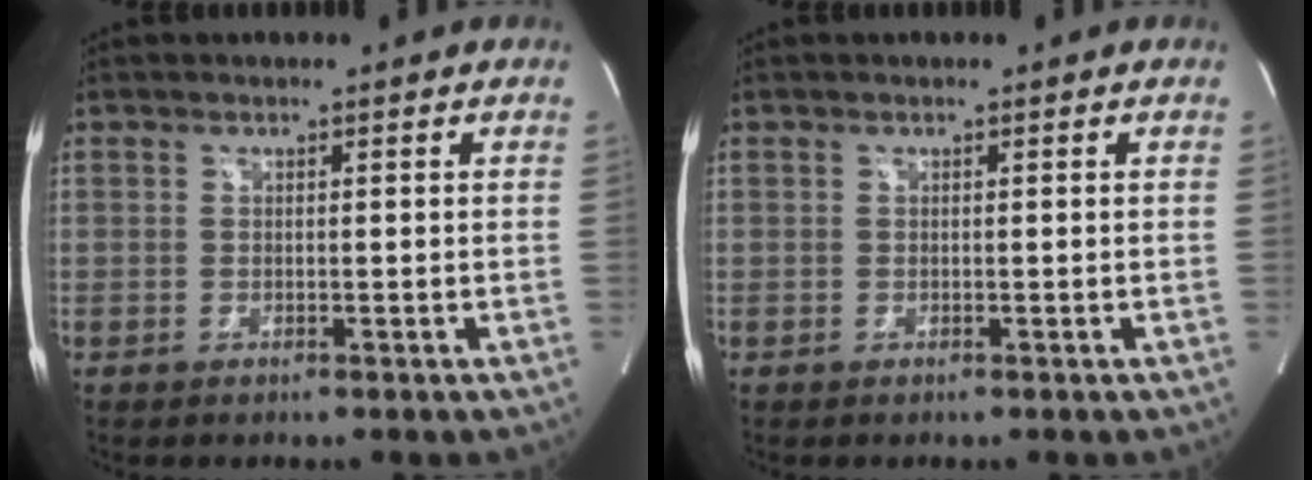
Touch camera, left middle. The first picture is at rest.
{"total": 0.0}